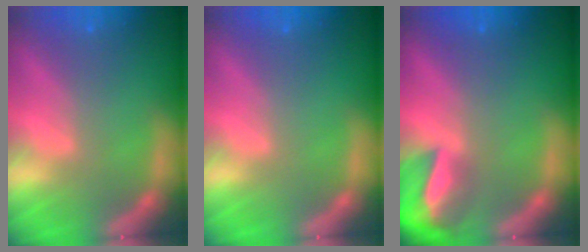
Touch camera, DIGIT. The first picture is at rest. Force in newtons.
{"total": 0.0}
{"total": 7.9}